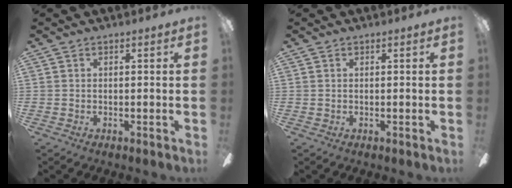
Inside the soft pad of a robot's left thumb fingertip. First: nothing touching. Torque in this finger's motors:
{"motor_torque": [0.01, 0.00, -0.20, 0.08, 0.00]}